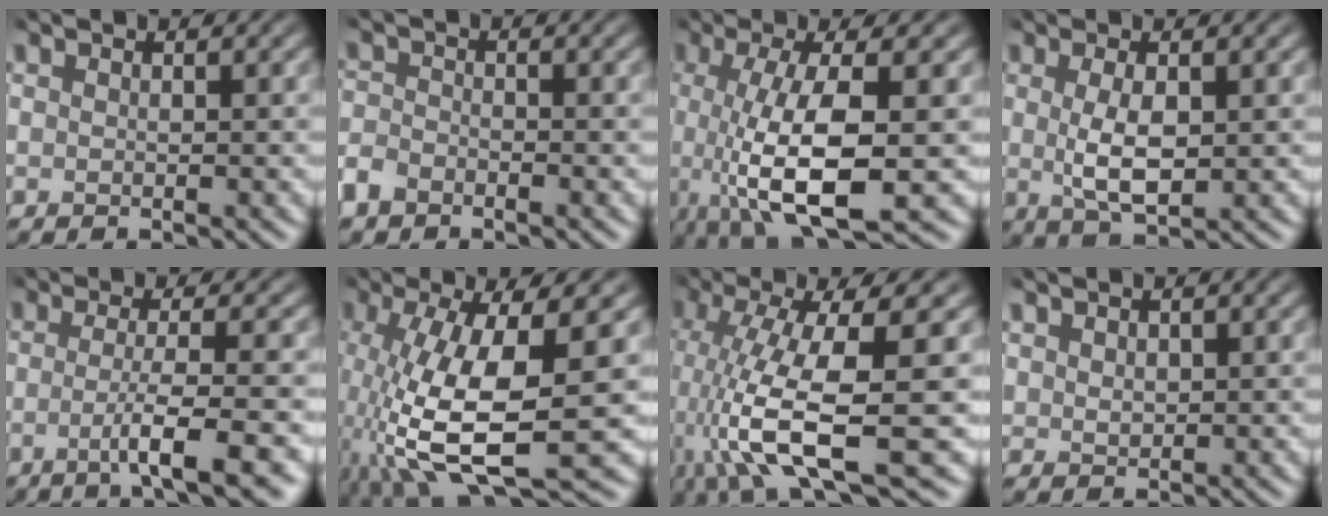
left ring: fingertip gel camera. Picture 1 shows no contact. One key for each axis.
{"total": 2.5, "fx": -2.3, "fy": 0.9, "fz": 0.4, "tx": -0.019, "ty": -0.007, "tz": -0.043}
{"total": 8.8, "fx": -2.4, "fy": 2.3, "fz": 8.2, "tx": -0.146, "ty": -0.010, "tz": -0.032}
{"total": 3.6, "fx": -0.3, "fy": 1.1, "fz": 3.4, "tx": -0.071, "ty": -0.006, "tz": 0.005}
{"total": 5.7, "fx": -2.0, "fy": 0.9, "fz": 5.3, "tx": -0.081, "ty": -0.008, "tz": -0.031}
{"total": 10.9, "fx": -3.9, "fy": 3.0, "fz": 9.7, "tx": -0.198, "ty": -0.014, "tz": -0.058}
{"total": 11.8, "fx": -3.9, "fy": 3.3, "fz": 10.7, "tx": -0.209, "ty": -0.015, "tz": -0.056}
{"total": 0.9, "fx": 0.6, "fy": 0.4, "fz": 0.5, "tx": -0.014, "ty": -0.001, "tz": 0.023}